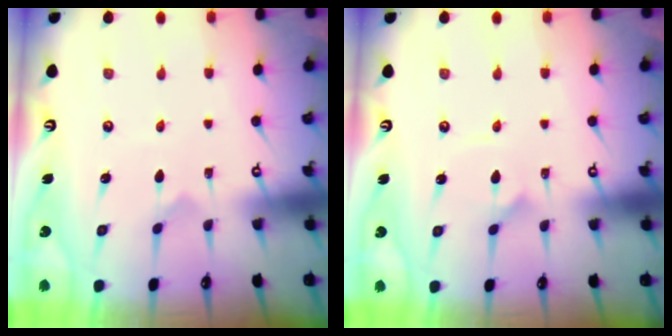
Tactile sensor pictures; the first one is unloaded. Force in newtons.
{"total": 3.0, "press": 3.0, "slide": 0.2}